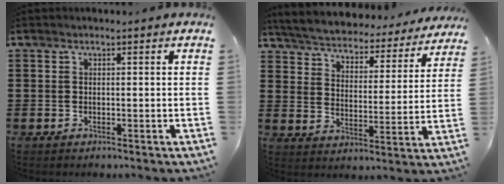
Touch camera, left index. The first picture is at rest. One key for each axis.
{"total": 4.3, "fx": 4.3, "fy": 0.0, "fz": 0.4, "tx": -0.034, "ty": -0.038, "tz": 0.066}